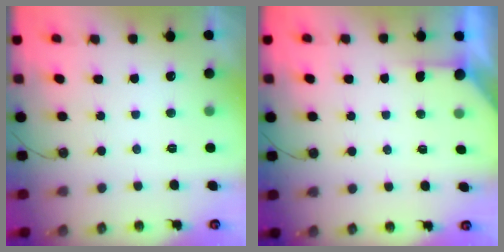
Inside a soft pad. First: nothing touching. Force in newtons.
{"total": 2.7, "press": 2.7, "slide": 0.3}